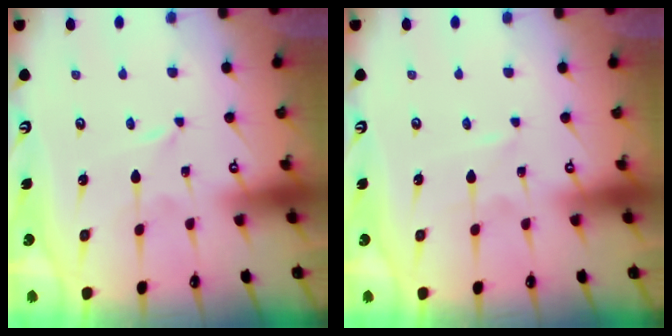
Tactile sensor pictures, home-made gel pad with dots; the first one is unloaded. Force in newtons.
{"total": 0.8, "press": 0.8, "slide": 0.1}